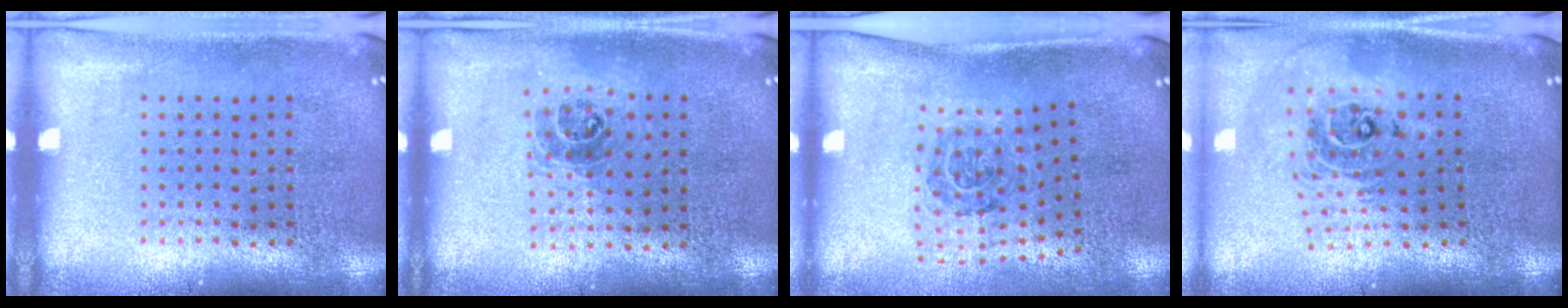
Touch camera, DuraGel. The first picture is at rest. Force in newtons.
{"total": 1.1, "press": 1.0, "slide": 0.5}
{"total": 1.3, "press": 1.1, "slide": 0.7}
{"total": 2.3, "press": 1.7, "slide": 1.5}